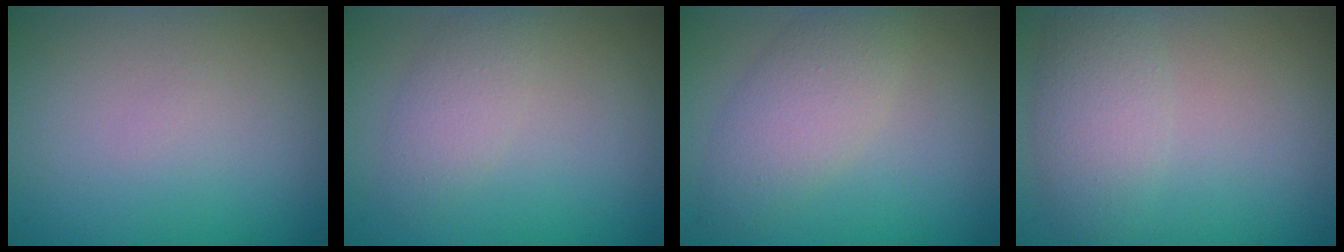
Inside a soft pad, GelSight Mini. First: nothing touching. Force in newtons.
{"total": 2.2, "press": 2.2, "slide": 0.1}
{"total": 3.6, "press": 3.6, "slide": 0.2}
{"total": 3.5, "press": 3.5, "slide": 0.3}